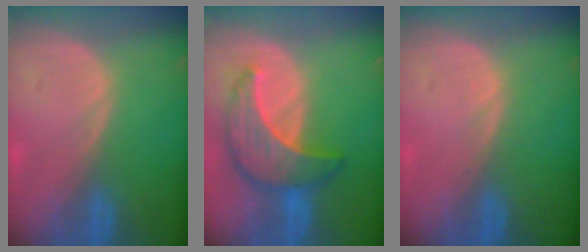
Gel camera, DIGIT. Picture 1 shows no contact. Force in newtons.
{"total": 8.8, "press": 8.7, "slide": 0.6}
{"total": 0.5, "press": 0.5, "slide": 0.1}